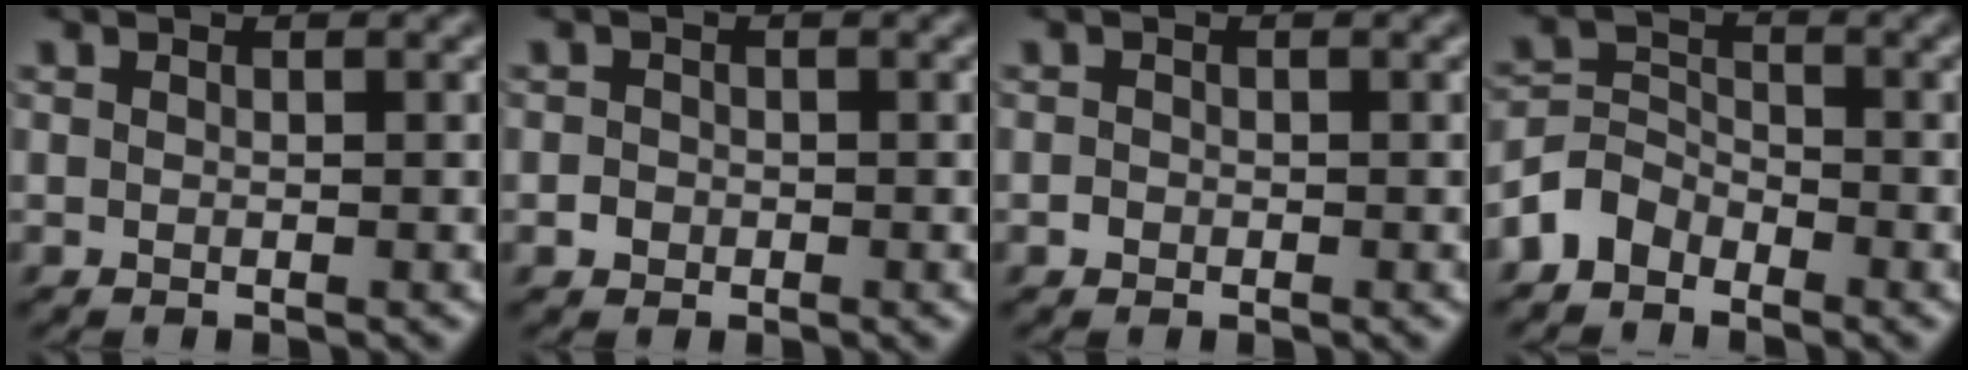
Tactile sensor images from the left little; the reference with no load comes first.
{"total": 0.9, "force": [-0.4, 0.8, 0.2], "torque": [0.004, -0.002, -0.008]}
{"total": 0.6, "force": [-0.3, 0.5, 0.1], "torque": [0.001, -0.002, -0.009]}
{"total": 2.9, "force": [-2.3, 1.7, 0.5], "torque": [-0.013, 0.010, -0.055]}